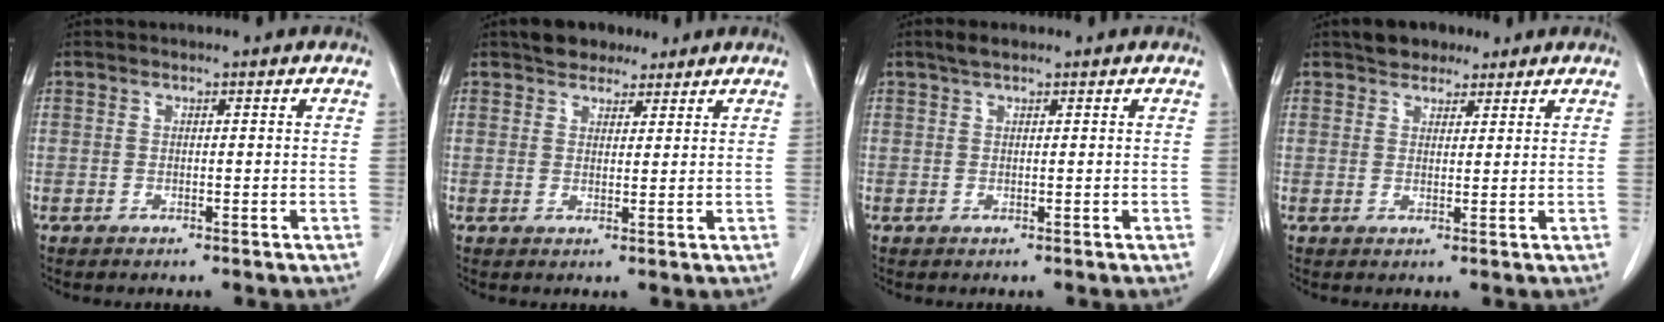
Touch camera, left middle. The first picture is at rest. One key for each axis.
{"total": 4.6, "fx": 3.6, "fy": 2.3, "fz": 1.5, "tx": -0.026, "ty": 0.013, "tz": 0.062}
{"total": 1.7, "fx": 1.3, "fy": 0.4, "fz": 1.0, "tx": -0.024, "ty": 0.010, "tz": 0.024}
{"total": 4.1, "fx": 3.1, "fy": 2.2, "fz": 1.3, "tx": -0.024, "ty": 0.013, "tz": 0.053}